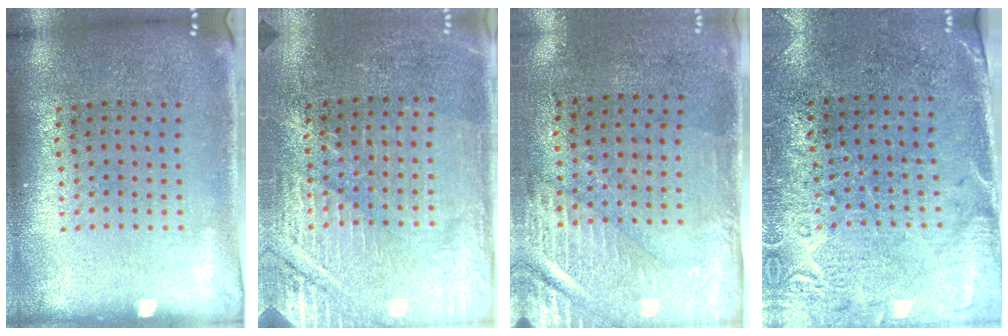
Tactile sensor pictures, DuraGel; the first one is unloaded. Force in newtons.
{"total": 2.9, "press": 2.9, "slide": 0.2}
{"total": 3.0, "press": 2.5, "slide": 1.5}
{"total": 2.7, "press": 2.4, "slide": 1.4}